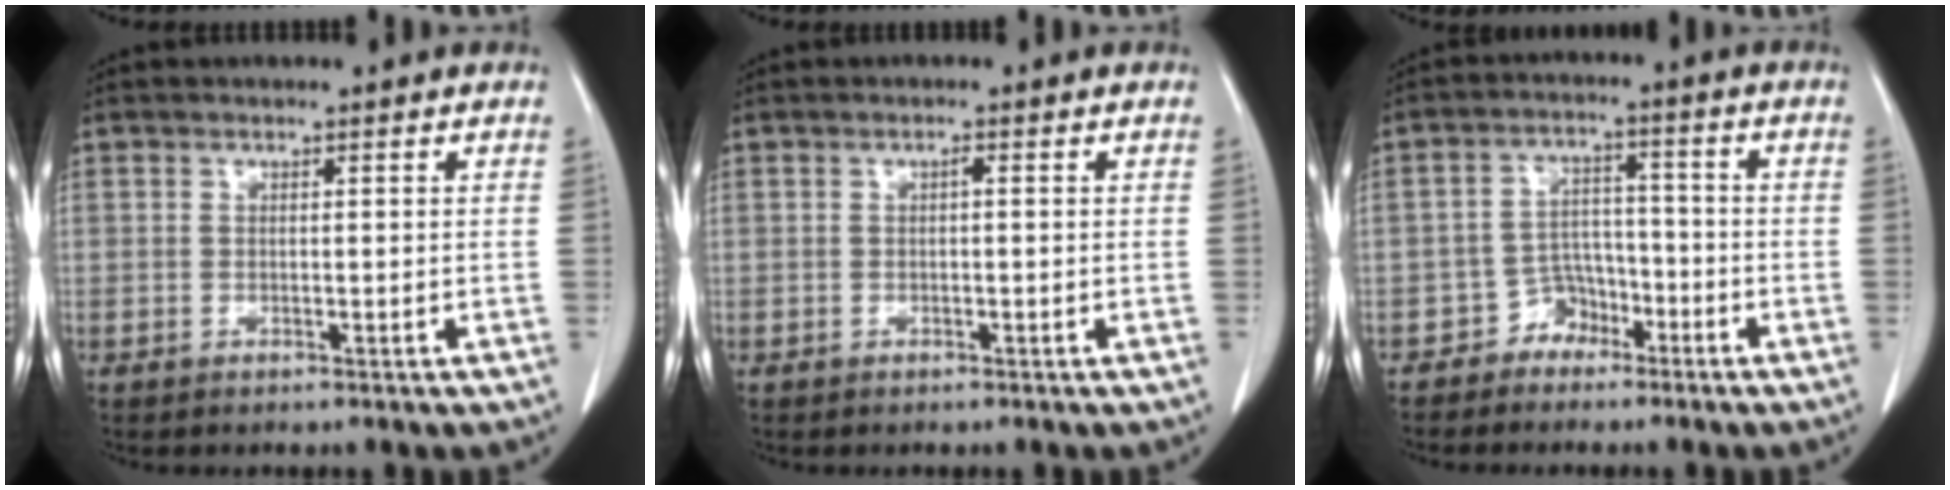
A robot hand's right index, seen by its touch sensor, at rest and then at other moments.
{"total": 0.5, "force": [0.0, 0.1, 0.5], "torque": [-0.009, 0.002, 0.000]}
{"total": 4.5, "force": [-3.0, 3.3, 0.7], "torque": [-0.002, 0.016, -0.051]}